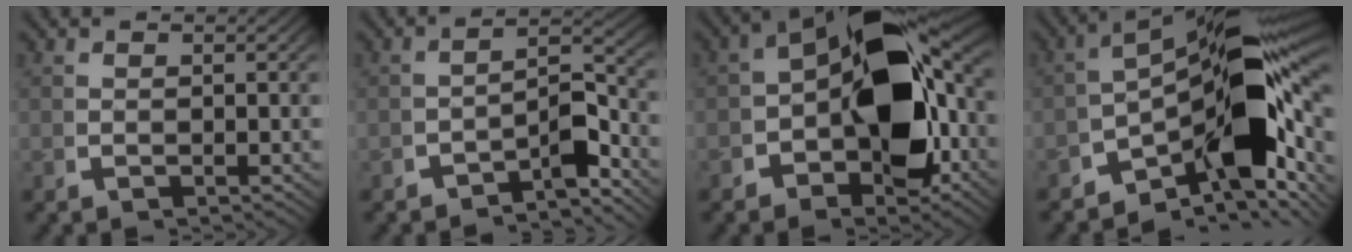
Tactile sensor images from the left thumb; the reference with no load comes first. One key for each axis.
{"total": 4.5, "fx": -2.1, "fy": 1.7, "fz": 3.6, "tx": -0.043, "ty": -0.012, "tz": -0.032}
{"total": 15.8, "fx": -1.1, "fy": 9.6, "fz": 12.5, "tx": -0.186, "ty": -0.033, "tz": -0.006}
{"total": 17.1, "fx": -1.8, "fy": 8.9, "fz": 14.5, "tx": -0.211, "ty": -0.030, "tz": -0.026}